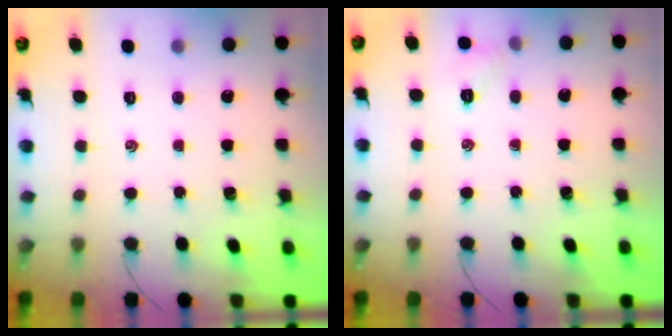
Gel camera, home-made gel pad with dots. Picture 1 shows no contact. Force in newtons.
{"total": 4.6, "press": 4.4, "slide": 1.1}